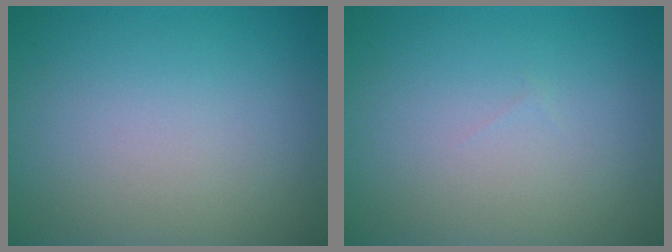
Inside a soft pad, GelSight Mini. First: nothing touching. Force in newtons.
{"total": 0.0}